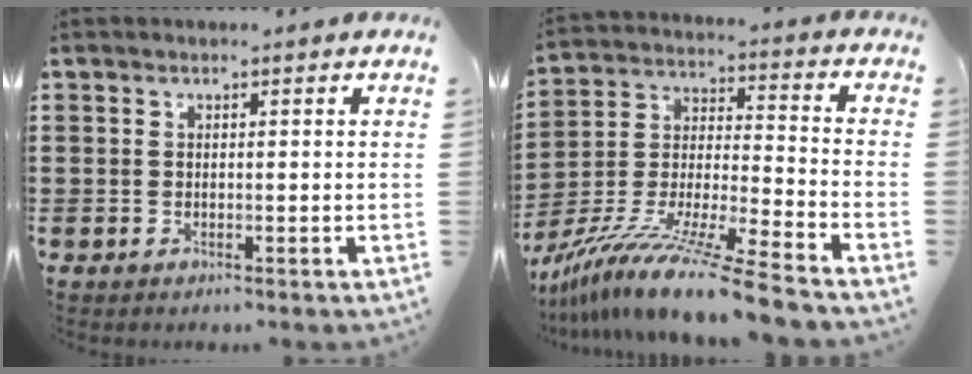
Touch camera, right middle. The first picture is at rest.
{"total": 13.6, "force": [-11.8, -1.1, 6.6], "torque": [-0.124, 0.005, -0.231]}